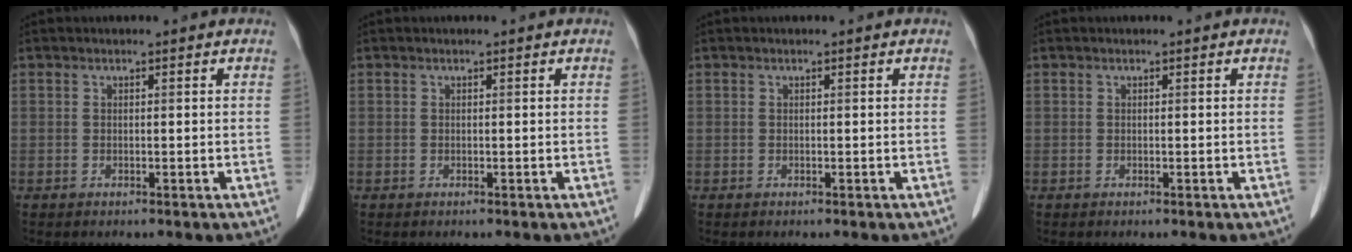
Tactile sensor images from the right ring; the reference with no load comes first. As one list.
[{"total": 0.0}, {"total": 0.0}, {"total": 0.0}]